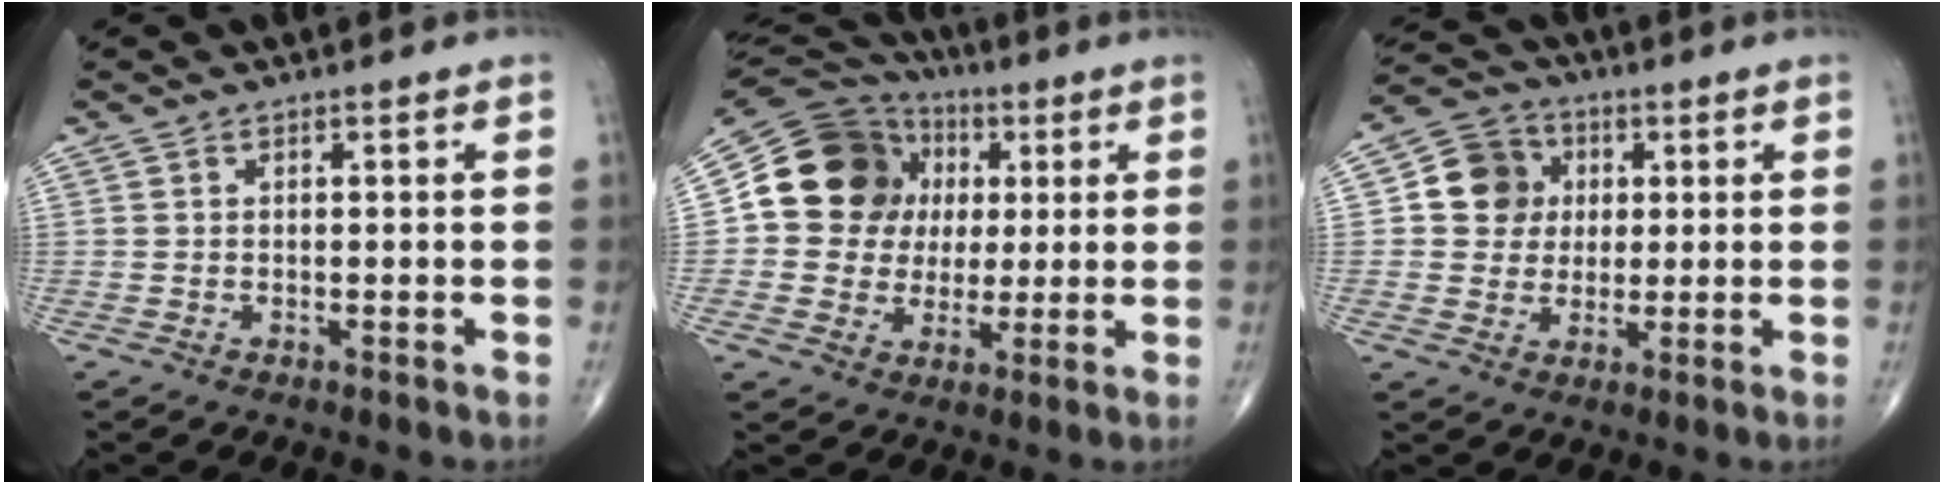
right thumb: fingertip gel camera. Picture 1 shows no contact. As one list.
[{"total": 16.4, "force": [2.7, 14.6, 7.0], "torque": [-0.093, 0.022, 0.047]}, {"total": 9.3, "force": [1.6, 8.4, 3.6], "torque": [-0.030, 0.003, 0.019]}]